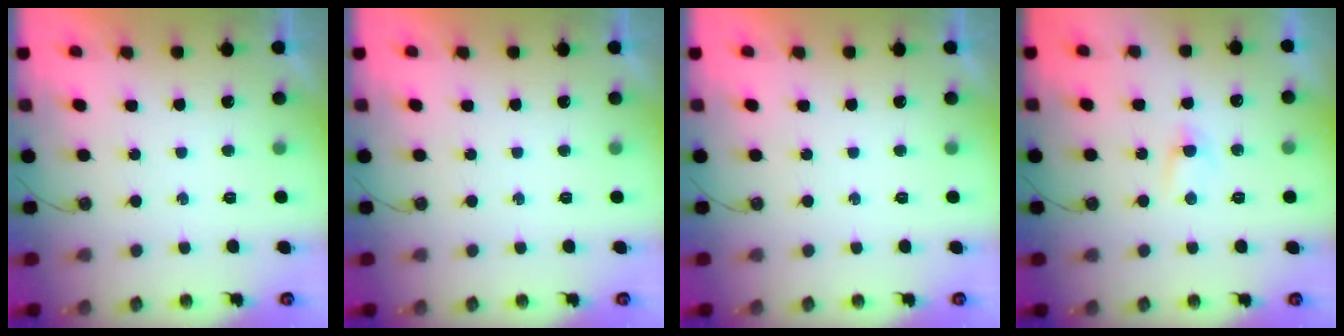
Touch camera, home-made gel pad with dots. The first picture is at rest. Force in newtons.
{"total": 0.0}
{"total": 0.0}
{"total": 3.0, "press": 2.9, "slide": 0.3}